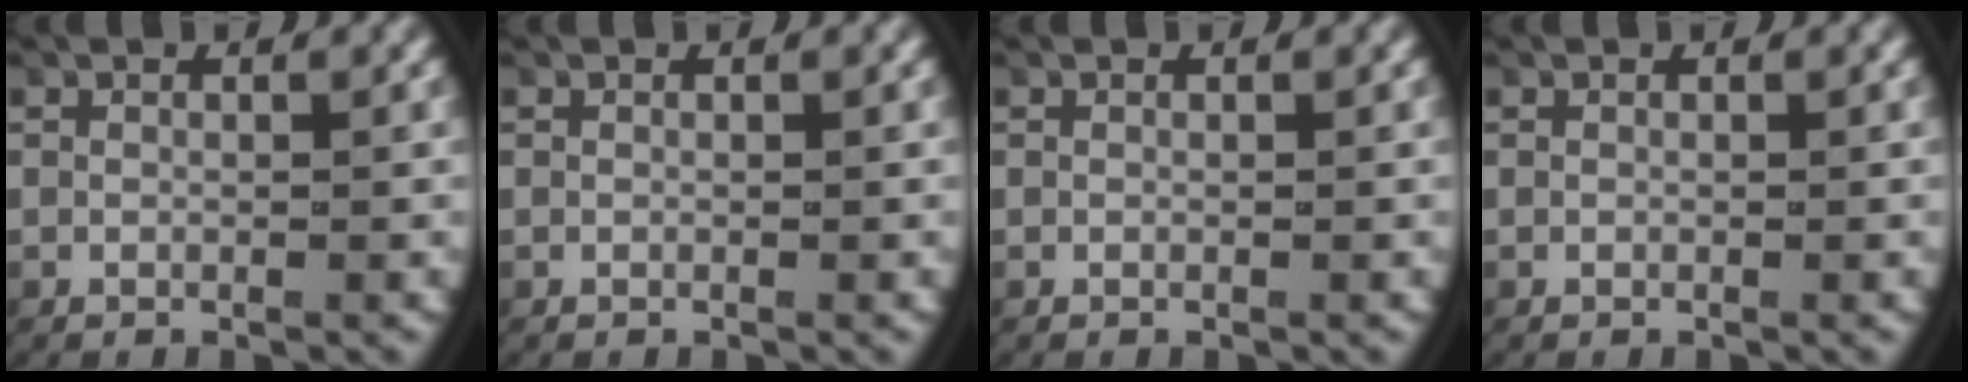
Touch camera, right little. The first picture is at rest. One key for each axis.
{"total": 0.0}
{"total": 0.0}
{"total": 0.0}